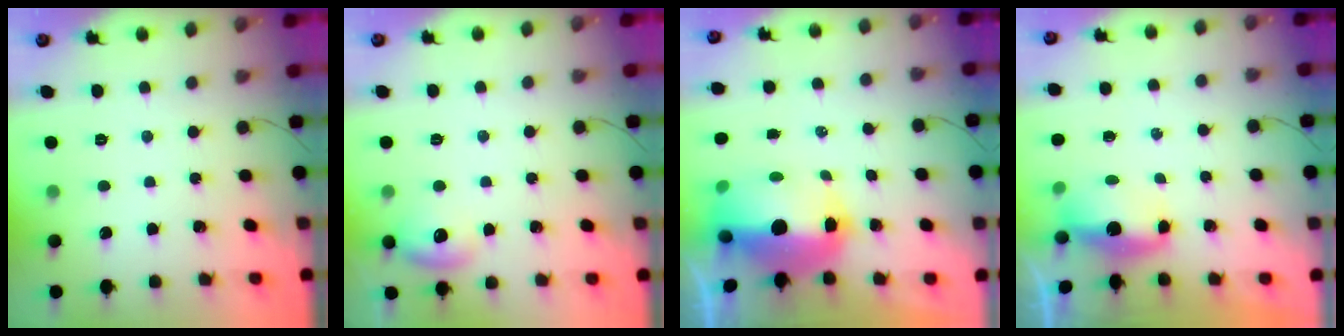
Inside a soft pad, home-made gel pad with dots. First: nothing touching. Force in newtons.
{"total": 8.2, "press": 8.1, "slide": 1.4}
{"total": 13.3, "press": 13.0, "slide": 2.6}
{"total": 5.7, "press": 5.7, "slide": 0.4}